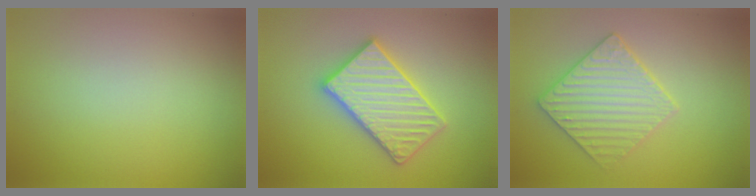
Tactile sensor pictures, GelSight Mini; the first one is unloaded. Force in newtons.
{"total": 5.5, "press": 5.5, "slide": 0.9}
{"total": 3.6, "press": 3.5, "slide": 1.1}